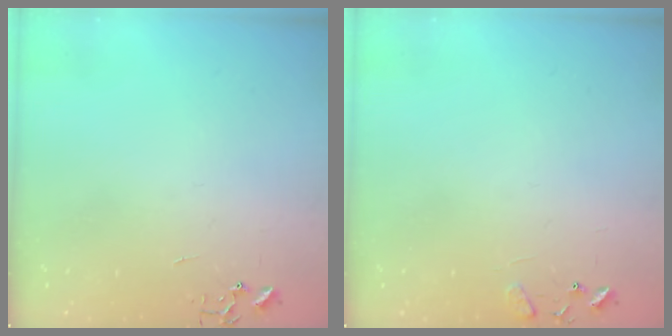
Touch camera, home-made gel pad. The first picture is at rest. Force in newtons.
{"total": 7.7, "press": 7.7, "slide": 0.6}